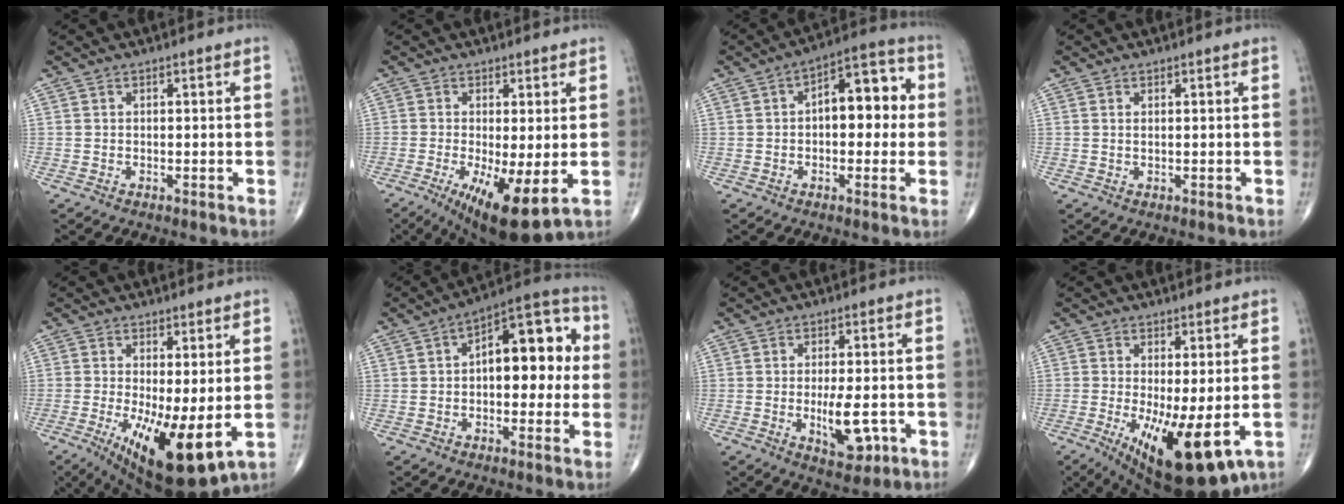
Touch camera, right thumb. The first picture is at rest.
{"total": 11.3, "force": [-3.0, 3.1, 10.5], "torque": [-0.175, -0.024, -0.039]}
{"total": 11.5, "force": [0.8, 6.1, 9.6], "torque": [-0.098, 0.032, 0.002]}
{"total": 0.5, "force": [0.2, 0.2, 0.4], "torque": [-0.013, 0.001, 0.005]}
{"total": 13.6, "force": [-2.7, 4.2, 12.6], "torque": [-0.206, -0.029, -0.027]}
{"total": 14.8, "force": [1.2, 7.7, 12.6], "torque": [-0.137, 0.037, 0.009]}
{"total": 7.8, "force": [-1.9, 3.1, 6.8], "torque": [-0.098, -0.007, -0.021]}
{"total": 14.6, "force": [-4.1, 4.6, 13.3], "torque": [-0.199, -0.026, -0.047]}